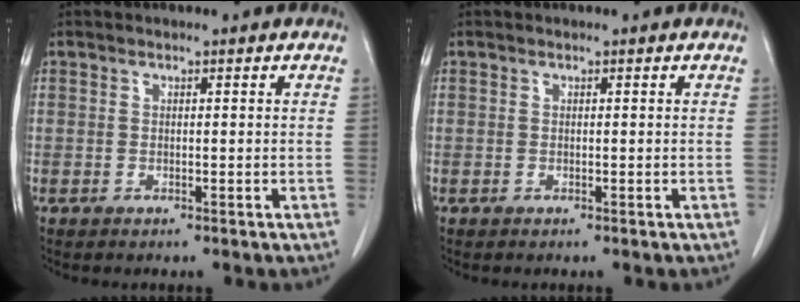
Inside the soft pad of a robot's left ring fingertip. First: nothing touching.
{"total": 0.0}